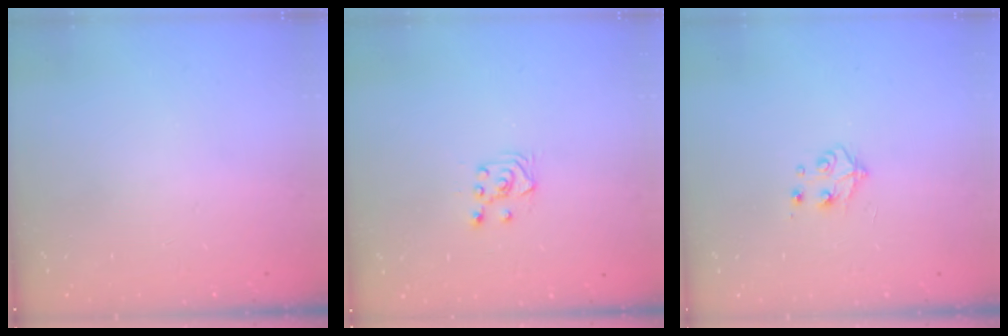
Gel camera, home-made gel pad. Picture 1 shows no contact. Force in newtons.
{"total": 4.5, "press": 4.4, "slide": 0.8}
{"total": 4.9, "press": 4.9, "slide": 0.7}